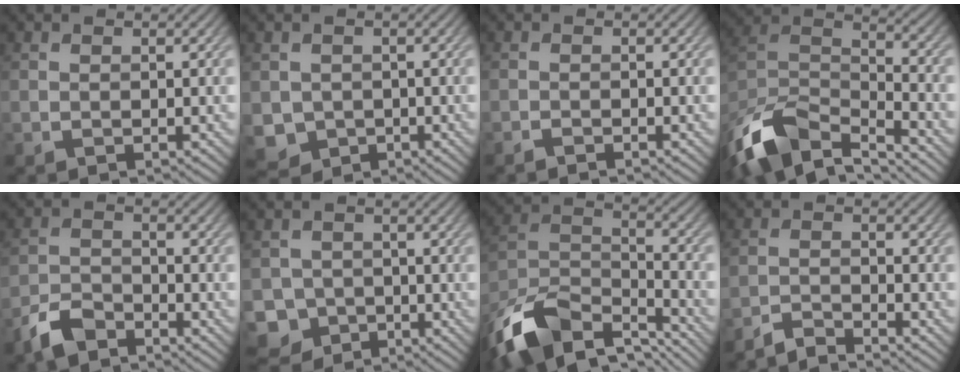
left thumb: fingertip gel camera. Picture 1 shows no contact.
{"total": 3.4, "force": [-0.5, 3.2, 0.9], "torque": [-0.038, -0.019, -0.011]}
{"total": 0.9, "force": [-0.8, 0.0, 0.3], "torque": [-0.006, 0.000, -0.018]}
{"total": 12.6, "force": [-8.8, 5.5, 7.1], "torque": [-0.170, -0.014, -0.168]}
{"total": 4.7, "force": [-3.8, 2.0, 2.1], "torque": [-0.044, -0.004, -0.085]}
{"total": 5.0, "force": [-2.4, 4.3, 1.0], "torque": [-0.021, -0.004, -0.053]}
{"total": 14.3, "force": [-10.2, 6.6, 7.5], "torque": [-0.182, -0.013, -0.187]}
{"total": 3.5, "force": [-3.3, 0.3, 1.0], "torque": [-0.013, 0.001, -0.074]}